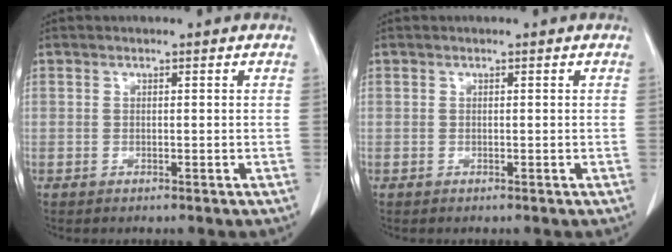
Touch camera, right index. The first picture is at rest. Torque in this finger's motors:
{"motor_torque": [0.00, 0.00, 0.00, 0.00]}